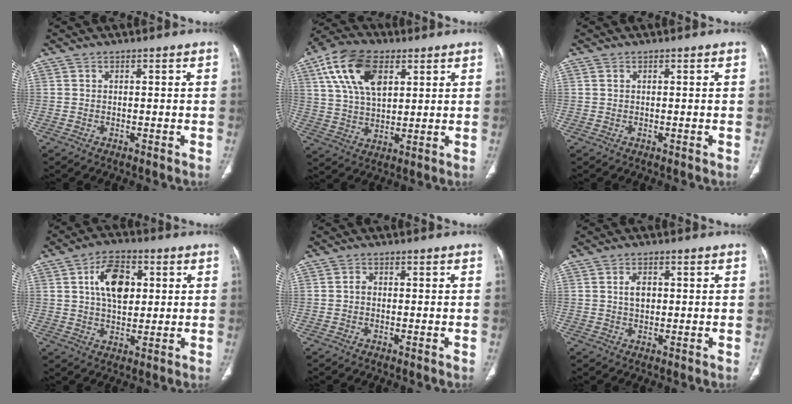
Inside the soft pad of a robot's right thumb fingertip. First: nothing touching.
{"total": 14.7, "force": [6.0, 8.3, 10.5], "torque": [-0.181, -0.005, 0.112]}
{"total": 0.0}
{"total": 10.8, "force": [2.8, 6.6, 8.1], "torque": [-0.112, -0.002, 0.045]}
{"total": 1.0, "force": [-0.2, 0.8, 0.6], "torque": [-0.006, 0.003, -0.007]}
{"total": 3.1, "force": [0.5, 2.1, 2.2], "torque": [-0.035, 0.001, 0.009]}